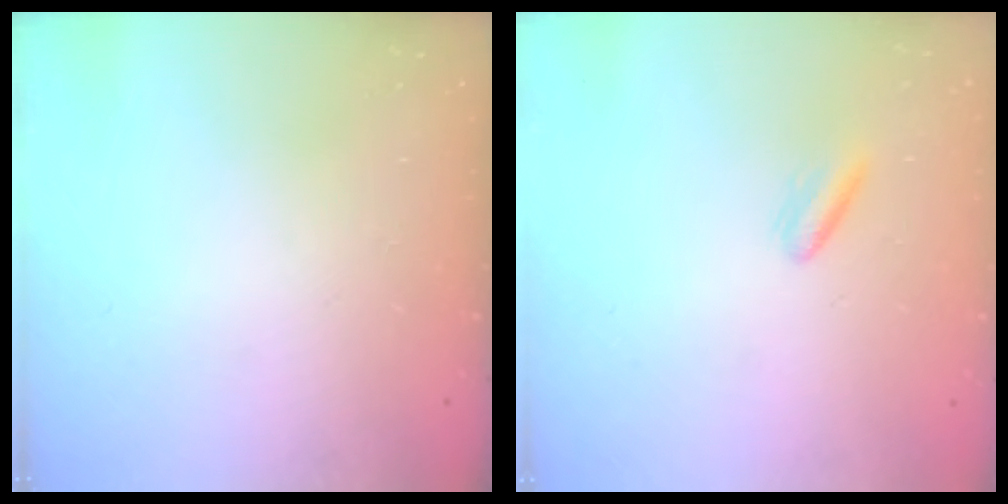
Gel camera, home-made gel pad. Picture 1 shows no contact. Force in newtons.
{"total": 2.7, "press": 2.5, "slide": 1.0}